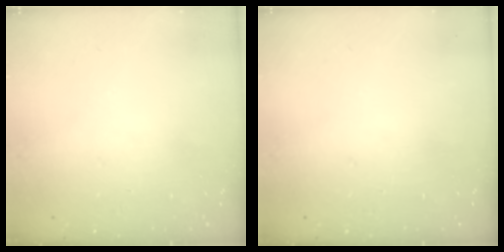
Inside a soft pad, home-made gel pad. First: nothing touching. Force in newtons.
{"total": 0.0}